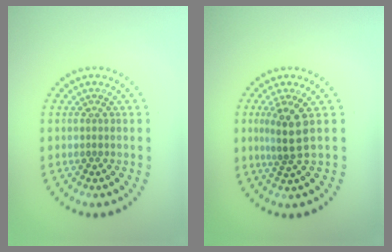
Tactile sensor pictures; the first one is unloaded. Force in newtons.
{"total": 2.7, "press": 2.2, "slide": 1.7}